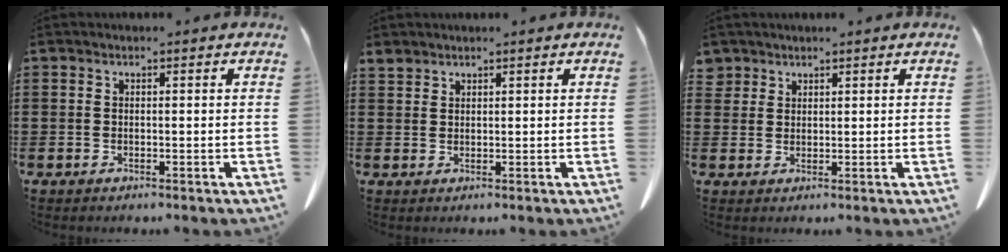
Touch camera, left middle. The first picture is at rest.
{"total": 1.5, "force": [1.4, 0.4, 0.2], "torque": [-0.010, 0.000, 0.028]}
{"total": 2.2, "force": [1.9, 1.2, 0.1], "torque": [-0.009, 0.003, 0.038]}